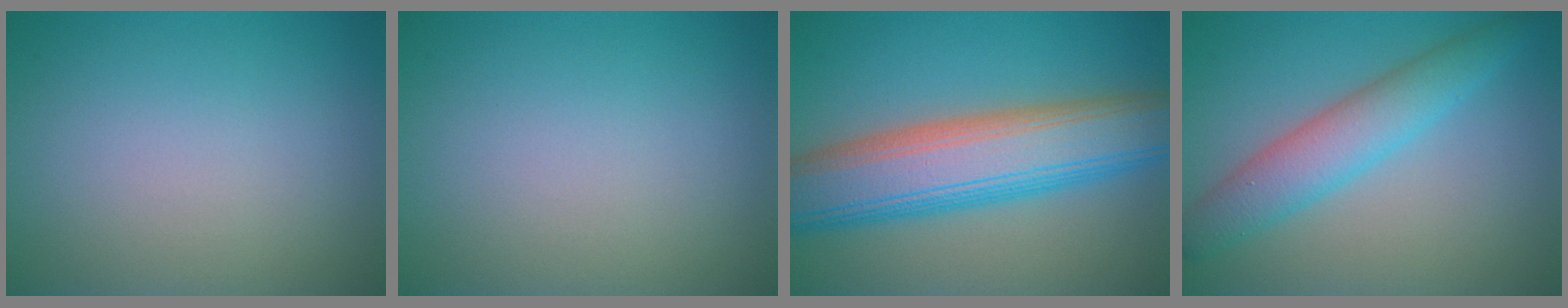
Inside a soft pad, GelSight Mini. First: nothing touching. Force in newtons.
{"total": 0.0}
{"total": 10.3, "press": 10.2, "slide": 0.7}
{"total": 4.6, "press": 4.6, "slide": 0.1}